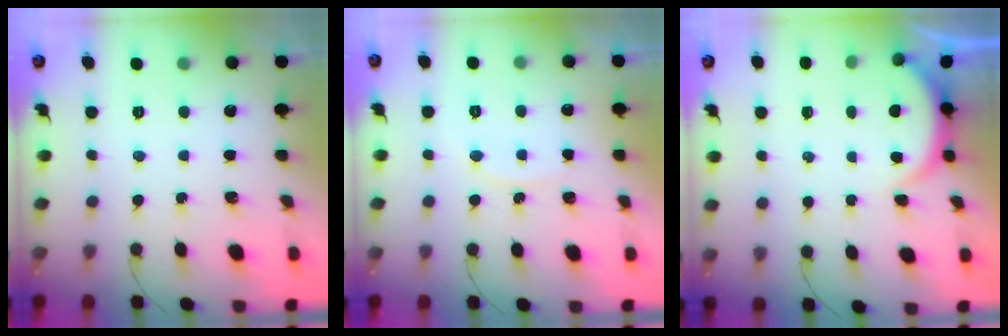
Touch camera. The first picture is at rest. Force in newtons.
{"total": 5.9, "press": 5.9, "slide": 0.5}
{"total": 2.9, "press": 2.8, "slide": 0.6}